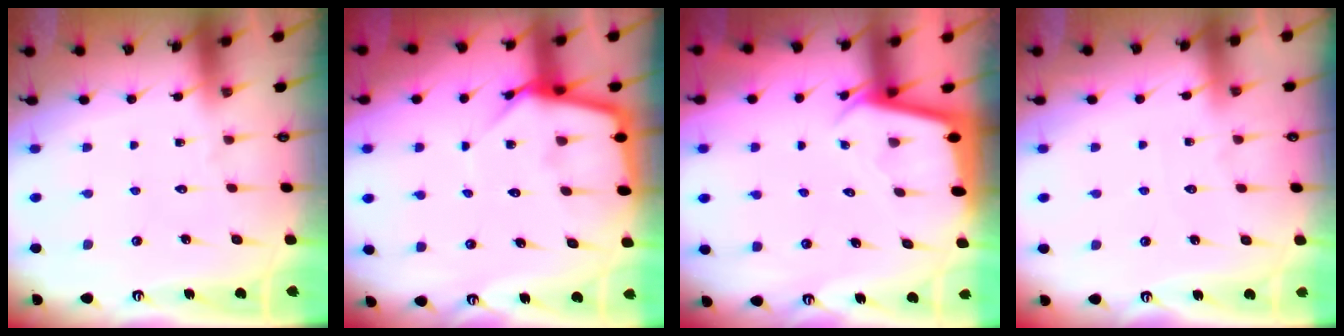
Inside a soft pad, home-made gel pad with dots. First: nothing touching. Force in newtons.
{"total": 8.0, "press": 8.0, "slide": 0.6}
{"total": 2.4, "press": 2.4, "slide": 0.1}
{"total": 2.2, "press": 2.2, "slide": 0.2}